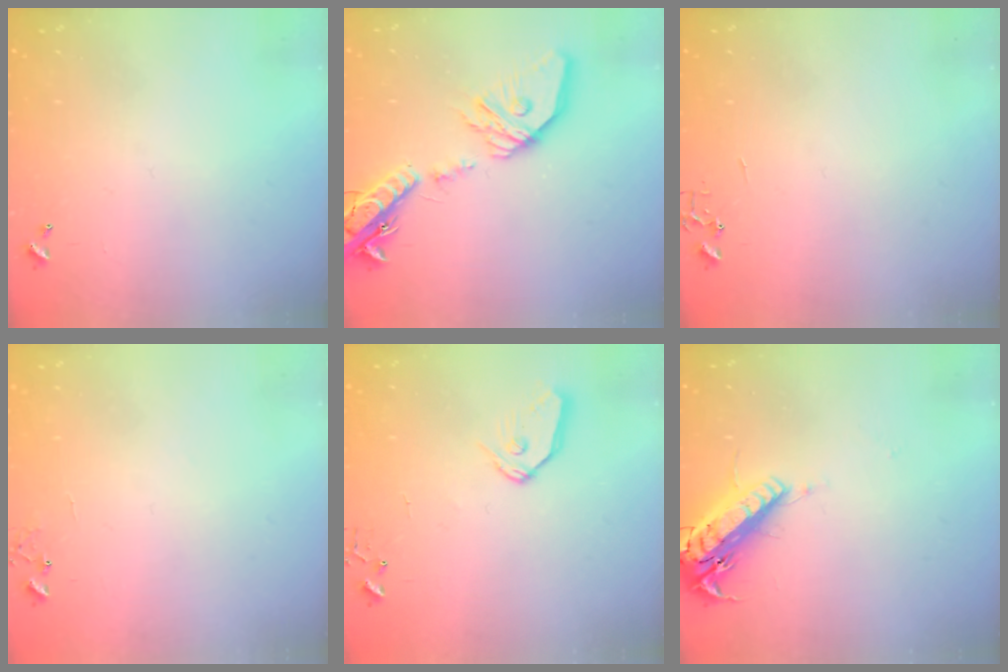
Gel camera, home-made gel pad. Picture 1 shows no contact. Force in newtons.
{"total": 23.6, "press": 23.3, "slide": 3.8}
{"total": 0.0}
{"total": 6.5, "press": 6.5, "slide": 0.5}
{"total": 8.9, "press": 8.8, "slide": 0.6}
{"total": 17.6, "press": 17.3, "slide": 3.4}